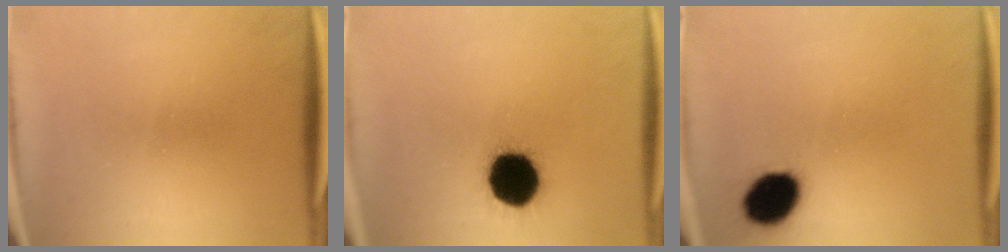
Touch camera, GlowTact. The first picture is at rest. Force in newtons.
{"total": 18.4}
{"total": 11.7}